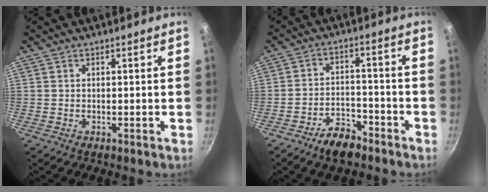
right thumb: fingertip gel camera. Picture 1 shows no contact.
{"total": 7.4, "force": [-5.4, 3.4, 3.6], "torque": [-0.051, 0.041, -0.091]}